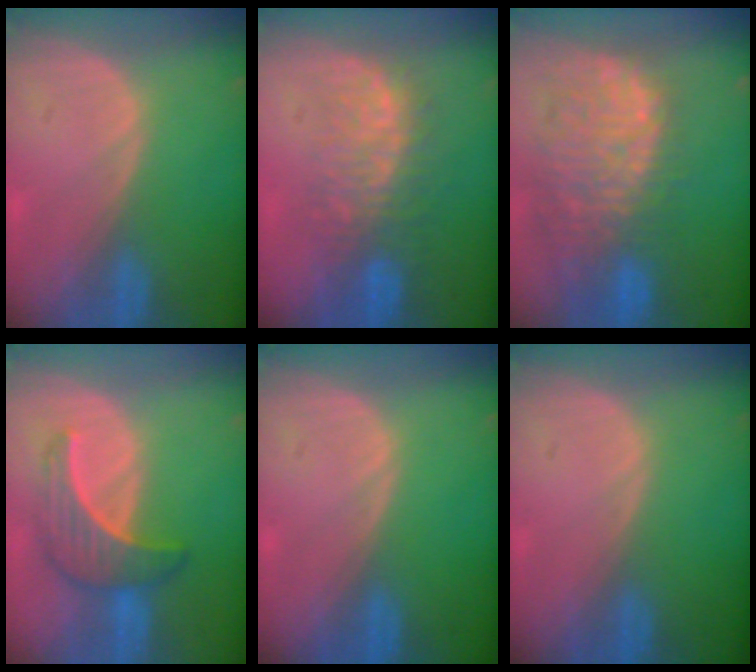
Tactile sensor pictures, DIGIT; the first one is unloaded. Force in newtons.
{"total": 7.8, "press": 7.6, "slide": 1.4}
{"total": 12.7, "press": 11.1, "slide": 6.1}
{"total": 6.5, "press": 6.4, "slide": 0.9}
{"total": 0.0}
{"total": 0.0}